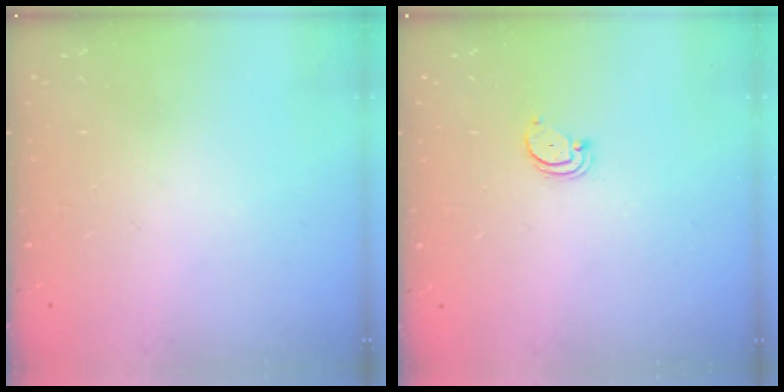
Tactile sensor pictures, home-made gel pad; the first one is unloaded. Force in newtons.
{"total": 1.5, "press": 1.5, "slide": 0.2}